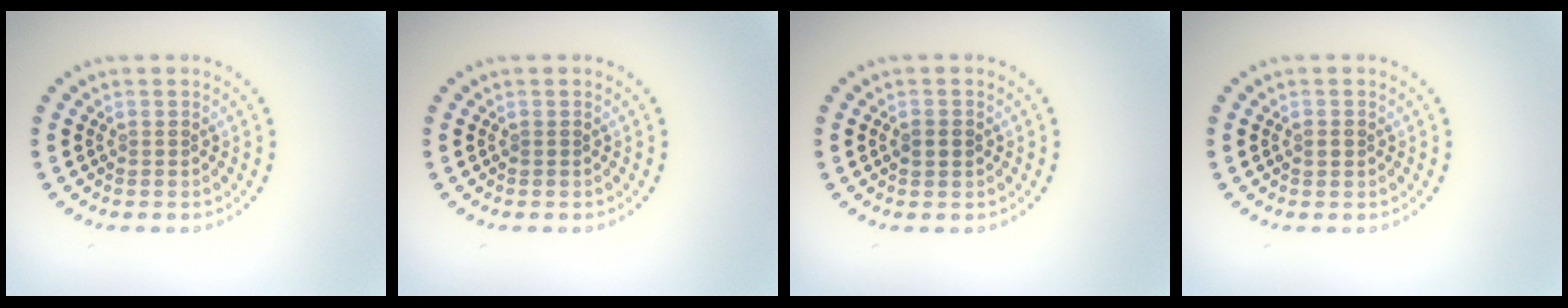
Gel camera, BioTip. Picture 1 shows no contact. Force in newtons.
{"total": 0.0}
{"total": 1.8, "press": 1.8, "slide": 0.1}
{"total": 1.0, "press": 1.0, "slide": 0.1}